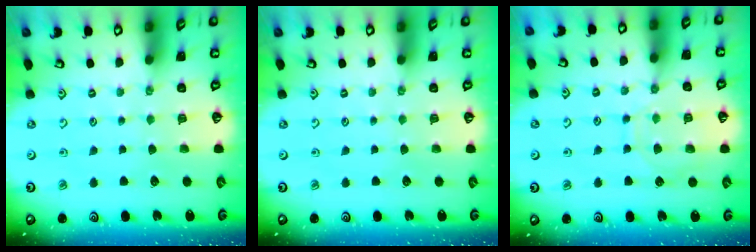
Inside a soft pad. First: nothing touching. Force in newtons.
{"total": 0.0}
{"total": 10.3, "press": 10.2, "slide": 1.0}